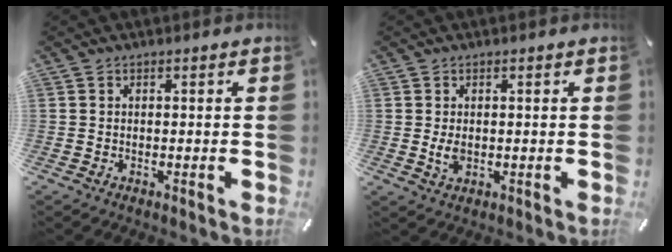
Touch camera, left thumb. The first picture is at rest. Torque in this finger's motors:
{"motor_torque": [0.39, 0.50, -0.09, -0.02, 0.04]}